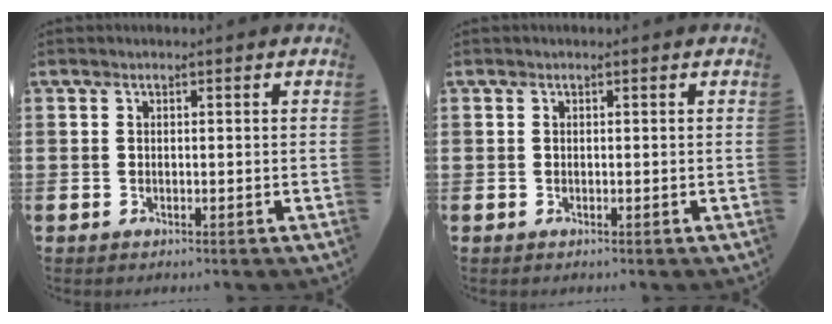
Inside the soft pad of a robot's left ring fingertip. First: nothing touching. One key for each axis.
{"total": 0.0}